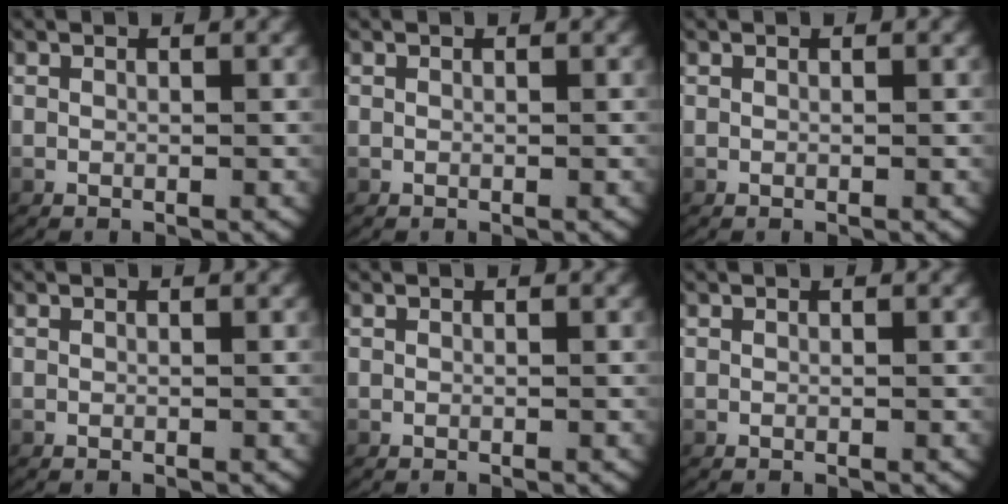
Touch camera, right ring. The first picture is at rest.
{"total": 0.0}
{"total": 0.0}
{"total": 0.0}
{"total": 0.0}
{"total": 0.0}